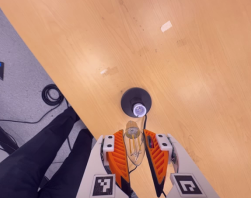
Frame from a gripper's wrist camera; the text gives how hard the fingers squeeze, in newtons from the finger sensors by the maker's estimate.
{"total": 10.1, "left": 9.9, "right": 10.3}